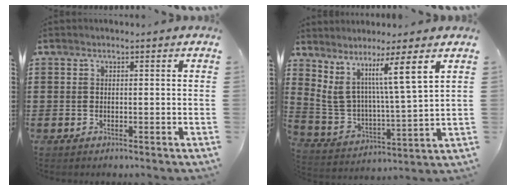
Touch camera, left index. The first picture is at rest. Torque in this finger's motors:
{"motor_torque": [1.54, -0.59, 0.51, 0.21]}